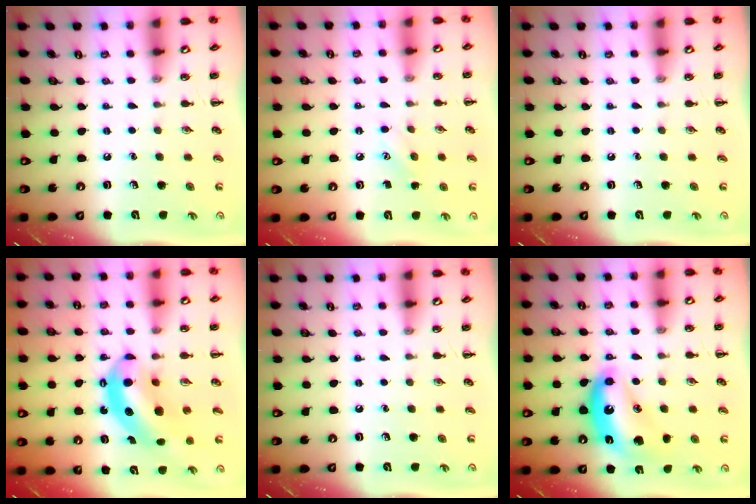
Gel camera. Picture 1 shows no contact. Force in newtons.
{"total": 5.7, "press": 5.5, "slide": 1.7}
{"total": 0.0}
{"total": 10.2, "press": 9.9, "slide": 2.5}
{"total": 0.0}
{"total": 13.6, "press": 13.6, "slide": 1.1}